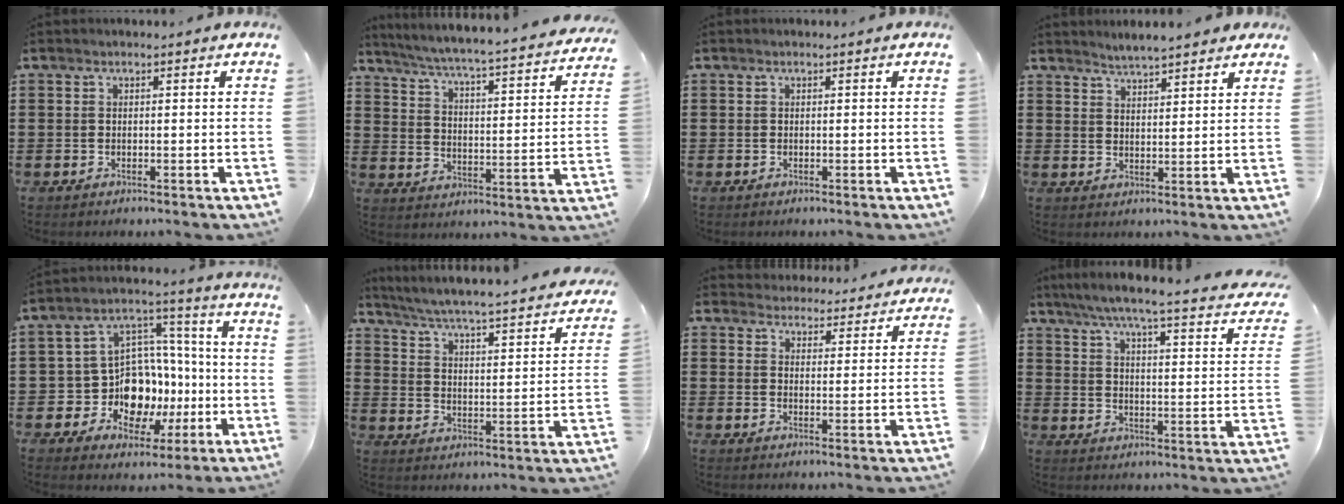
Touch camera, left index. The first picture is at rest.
{"total": 4.3, "force": [3.8, -0.6, 1.8], "torque": [-0.055, -0.042, 0.054]}
{"total": 0.0}
{"total": 3.1, "force": [3.0, 0.0, 0.2], "torque": [-0.014, -0.007, 0.055]}
{"total": 12.5, "force": [-3.0, 10.6, 5.9], "torque": [-0.143, 0.004, -0.042]}
{"total": 3.7, "force": [3.3, -0.7, 1.6], "torque": [-0.052, -0.040, 0.042]}
{"total": 4.2, "force": [4.2, 0.2, -0.3], "torque": [-0.015, -0.026, 0.074]}
{"total": 5.5, "force": [4.4, -0.5, 3.3], "torque": [-0.084, -0.042, 0.065]}